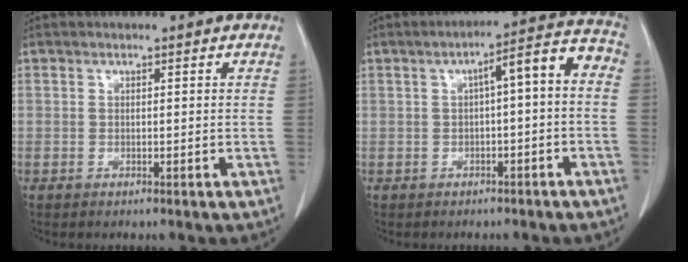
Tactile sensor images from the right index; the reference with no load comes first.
{"total": 7.2, "force": [-0.2, 1.4, 7.1], "torque": [-0.096, 0.036, -0.006]}